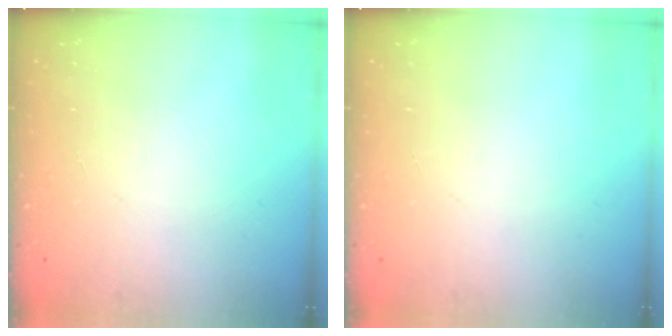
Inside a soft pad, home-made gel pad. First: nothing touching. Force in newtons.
{"total": 0.0}